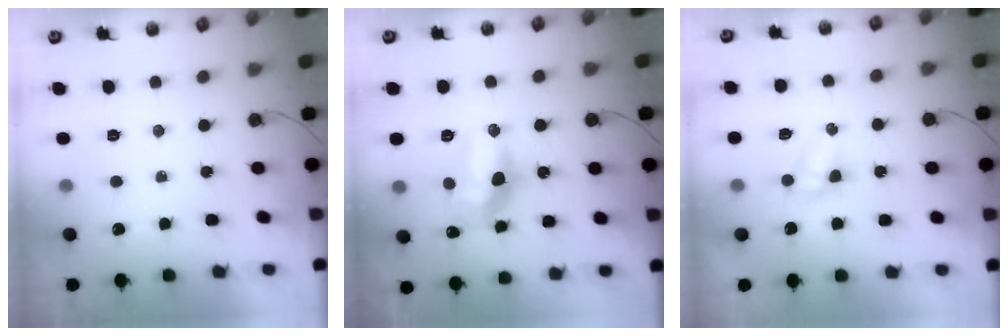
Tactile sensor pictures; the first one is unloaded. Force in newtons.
{"total": 15.2, "press": 14.6, "slide": 4.3}
{"total": 3.4, "press": 3.4, "slide": 0.4}